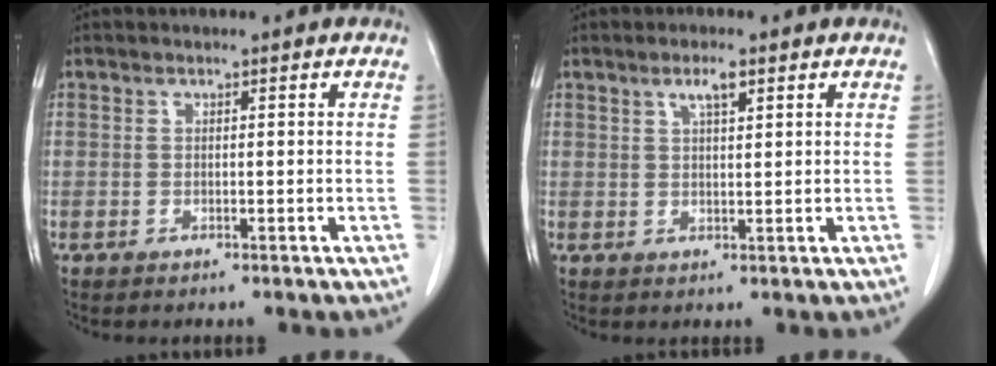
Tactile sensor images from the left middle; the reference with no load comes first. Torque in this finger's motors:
{"motor_torque": [0.54, -0.32, 0.04, 0.01]}